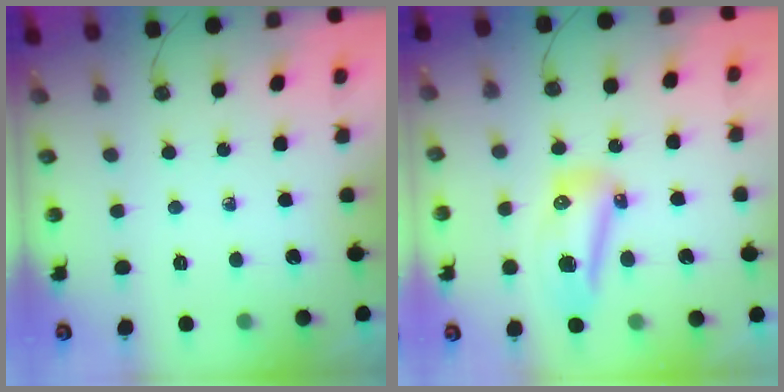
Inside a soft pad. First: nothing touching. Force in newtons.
{"total": 10.1, "press": 10.1, "slide": 1.2}